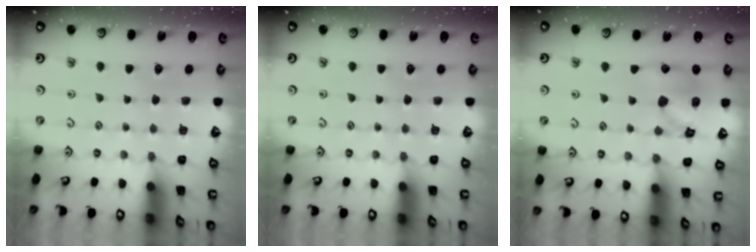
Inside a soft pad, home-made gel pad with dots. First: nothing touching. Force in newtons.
{"total": 0.0}
{"total": 13.8, "press": 13.7, "slide": 1.7}